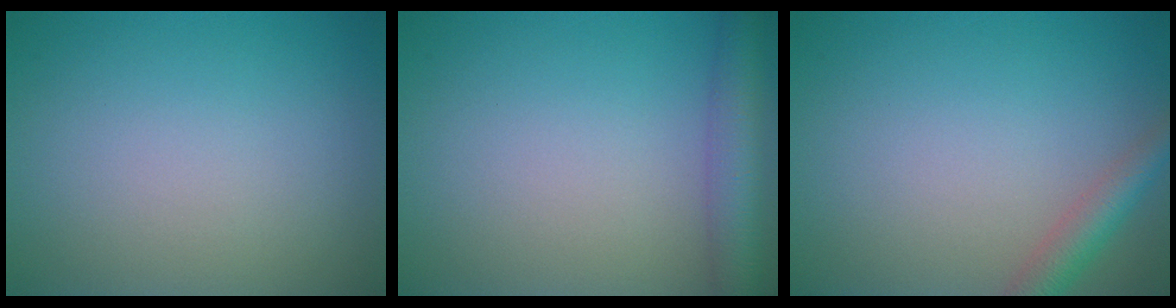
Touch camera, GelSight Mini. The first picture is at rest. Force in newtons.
{"total": 4.5, "press": 4.5, "slide": 0.3}
{"total": 2.8, "press": 2.8, "slide": 0.1}